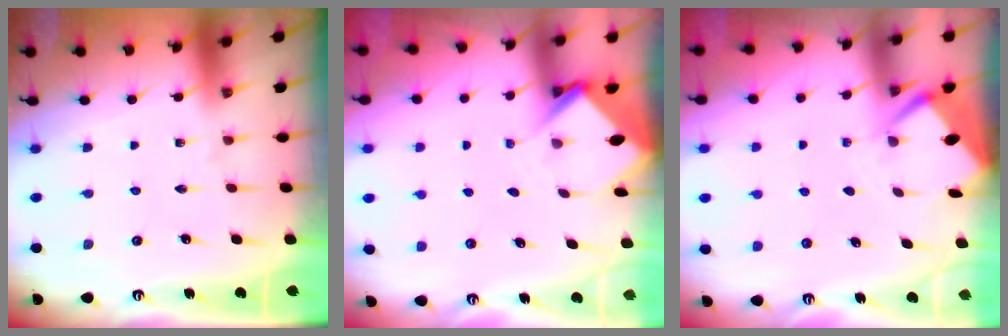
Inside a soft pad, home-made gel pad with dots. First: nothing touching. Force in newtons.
{"total": 3.4, "press": 3.4, "slide": 0.3}
{"total": 2.8, "press": 2.8, "slide": 0.4}